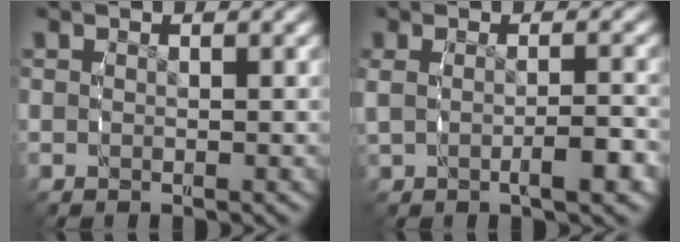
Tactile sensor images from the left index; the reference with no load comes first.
{"total": 2.7, "force": [-0.5, 0.5, 2.6], "torque": [-0.044, 0.001, -0.005]}